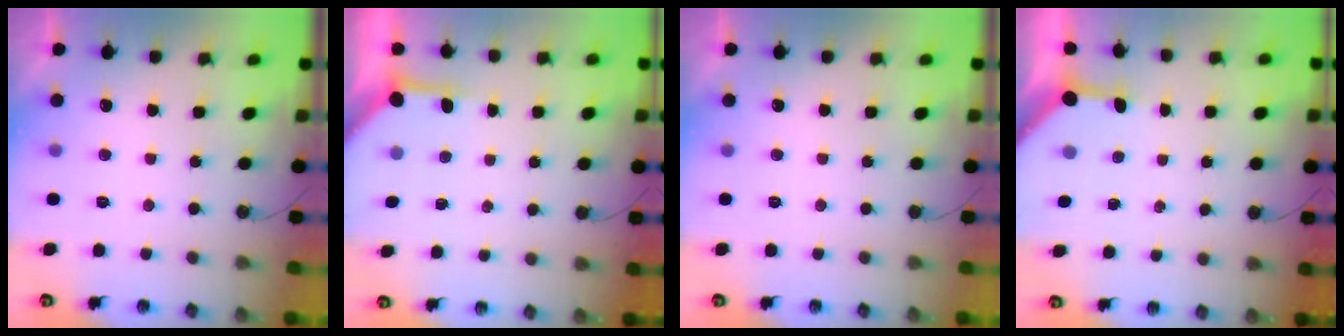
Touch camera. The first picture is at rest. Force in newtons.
{"total": 3.9, "press": 3.9, "slide": 0.4}
{"total": 0.0}
{"total": 3.6, "press": 3.6, "slide": 0.3}